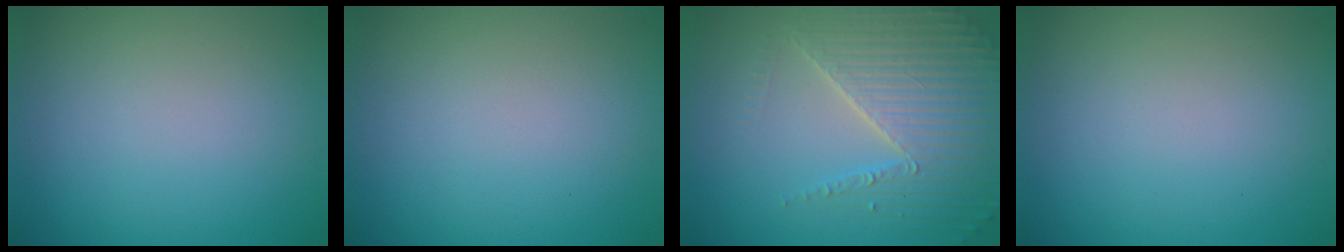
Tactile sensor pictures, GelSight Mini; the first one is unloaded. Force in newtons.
{"total": 0.0}
{"total": 4.7, "press": 4.5, "slide": 1.2}
{"total": 0.0}